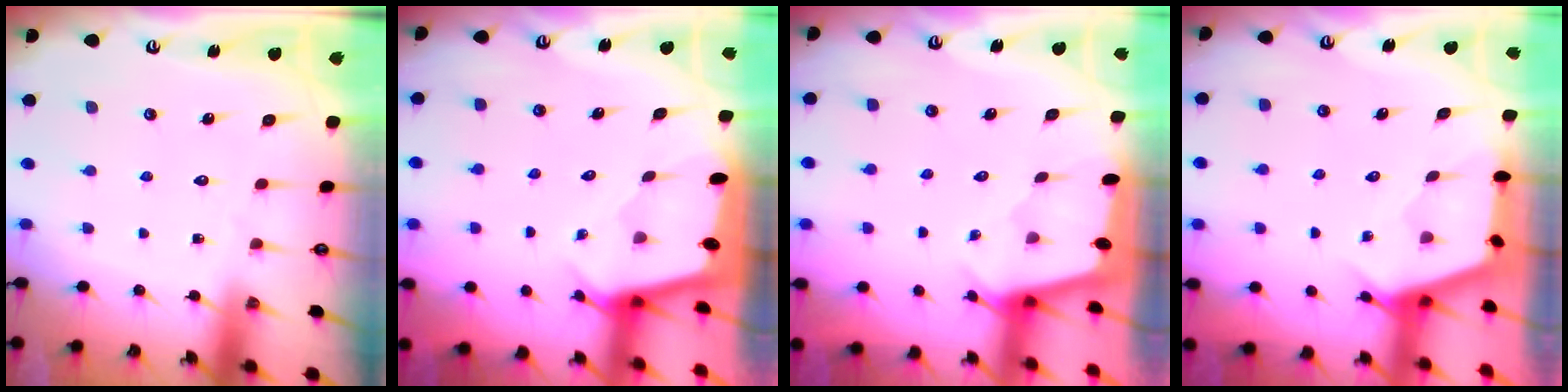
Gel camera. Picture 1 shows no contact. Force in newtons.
{"total": 1.4, "press": 1.4, "slide": 0.1}
{"total": 1.8, "press": 1.8, "slide": 0.1}
{"total": 2.7, "press": 2.7, "slide": 0.4}